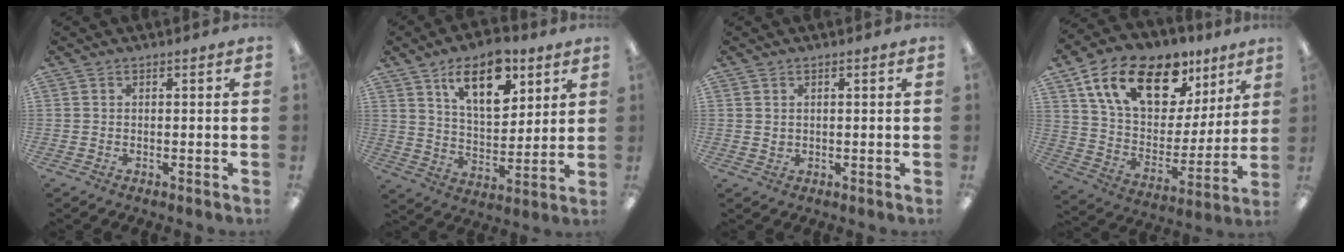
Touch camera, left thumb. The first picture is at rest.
{"total": 15.4, "force": [9.0, 7.5, 10.0], "torque": [-0.147, -0.032, 0.152]}
{"total": 1.0, "force": [0.6, 0.8, 0.2], "torque": [0.003, -0.001, 0.009]}
{"total": 20.0, "force": [12.1, 11.0, 11.4], "torque": [-0.206, -0.057, 0.218]}